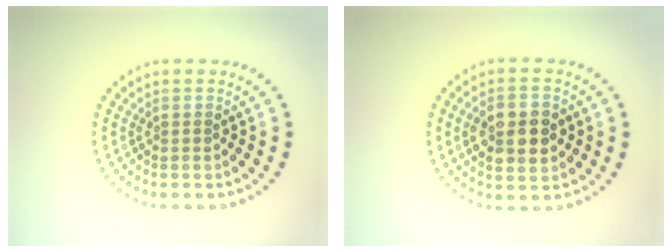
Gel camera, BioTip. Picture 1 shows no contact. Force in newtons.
{"total": 5.0, "press": 5.0, "slide": 0.2}